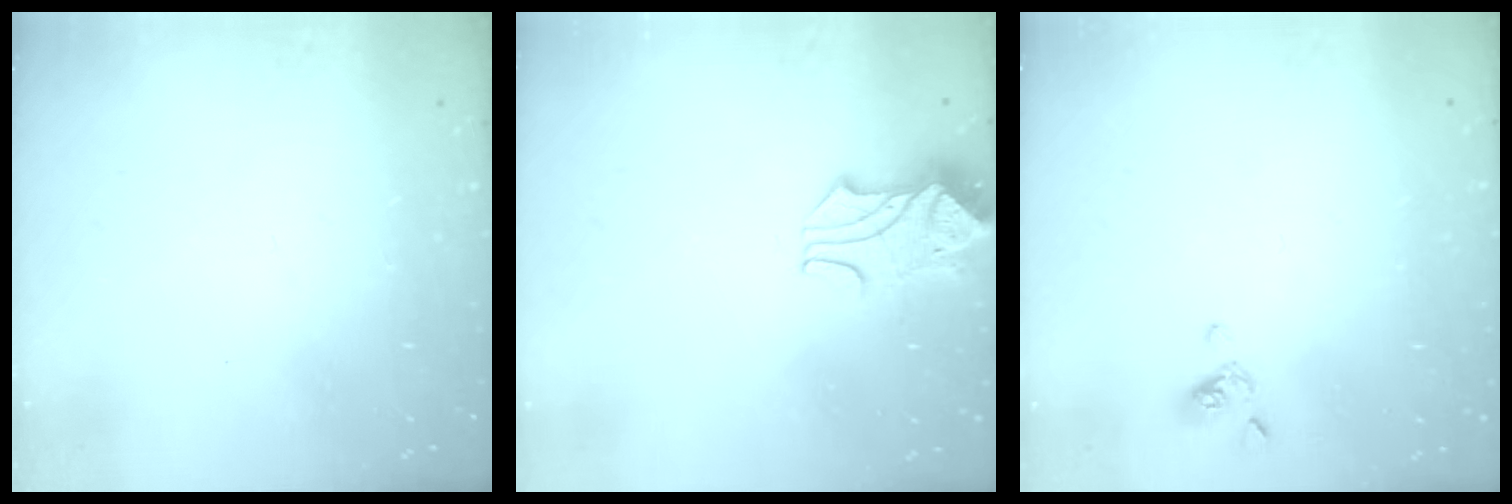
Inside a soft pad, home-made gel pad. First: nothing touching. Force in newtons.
{"total": 1.9, "press": 1.5, "slide": 1.1}
{"total": 2.4, "press": 2.3, "slide": 0.8}